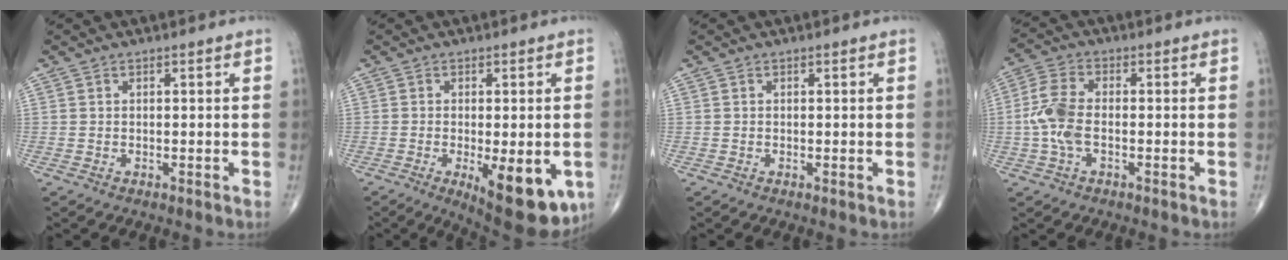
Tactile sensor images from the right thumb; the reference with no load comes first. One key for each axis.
{"total": 13.6, "fx": -4.5, "fy": 5.1, "fz": 11.8, "tx": -0.134, "ty": -0.014, "tz": -0.051}
{"total": 0.0}
{"total": 7.3, "fx": -1.1, "fy": 3.7, "fz": 6.2, "tx": -0.153, "ty": 0.018, "tz": -0.026}